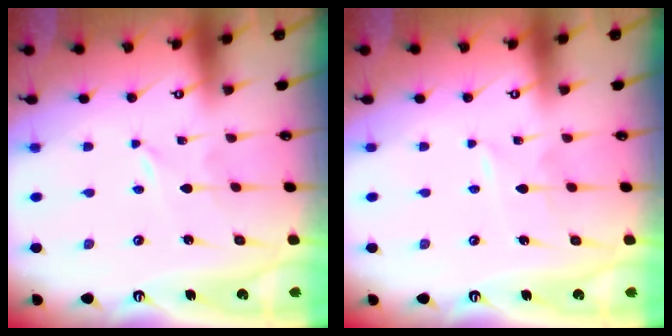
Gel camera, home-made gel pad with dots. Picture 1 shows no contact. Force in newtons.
{"total": 2.4, "press": 2.3, "slide": 0.3}